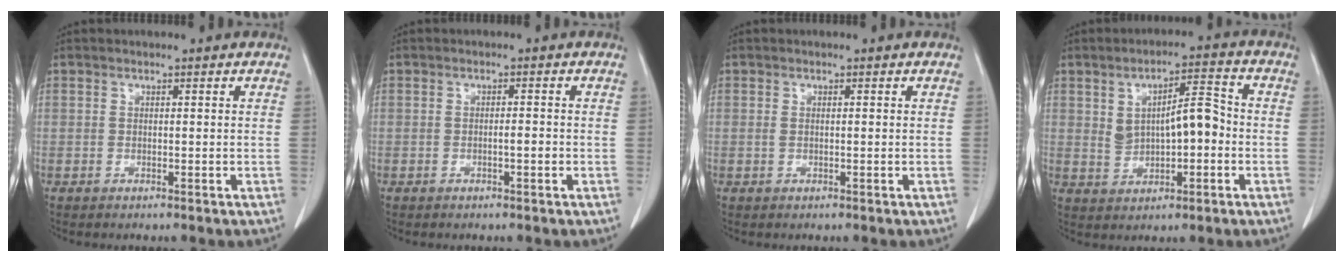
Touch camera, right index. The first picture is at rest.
{"total": 1.2, "force": [-0.5, 0.2, 1.1], "torque": [-0.018, 0.003, -0.008]}
{"total": 0.8, "force": [0.1, 0.3, 0.7], "torque": [-0.019, 0.005, 0.004]}
{"total": 7.6, "force": [0.3, 2.8, 7.0], "torque": [-0.117, 0.021, 0.013]}